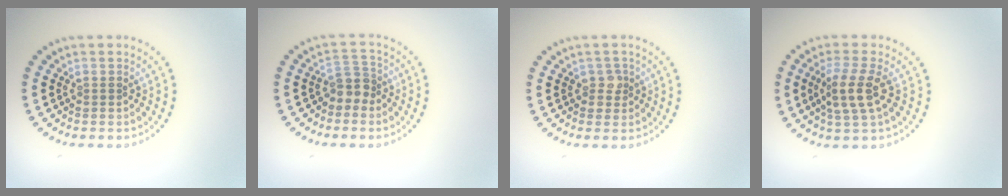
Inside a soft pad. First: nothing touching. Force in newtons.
{"total": 2.2, "press": 1.6, "slide": 1.4}
{"total": 1.2, "press": 1.1, "slide": 0.5}
{"total": 3.4, "press": 3.0, "slide": 1.4}